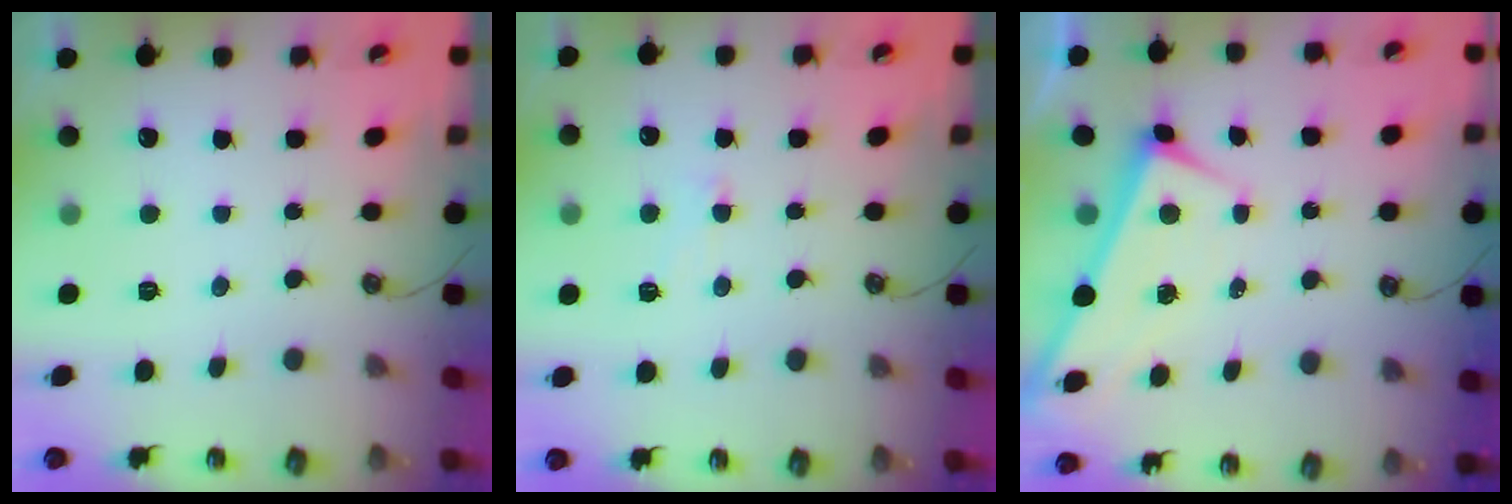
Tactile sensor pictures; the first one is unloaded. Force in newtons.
{"total": 1.5, "press": 1.4, "slide": 0.6}
{"total": 1.2, "press": 1.2, "slide": 0.2}